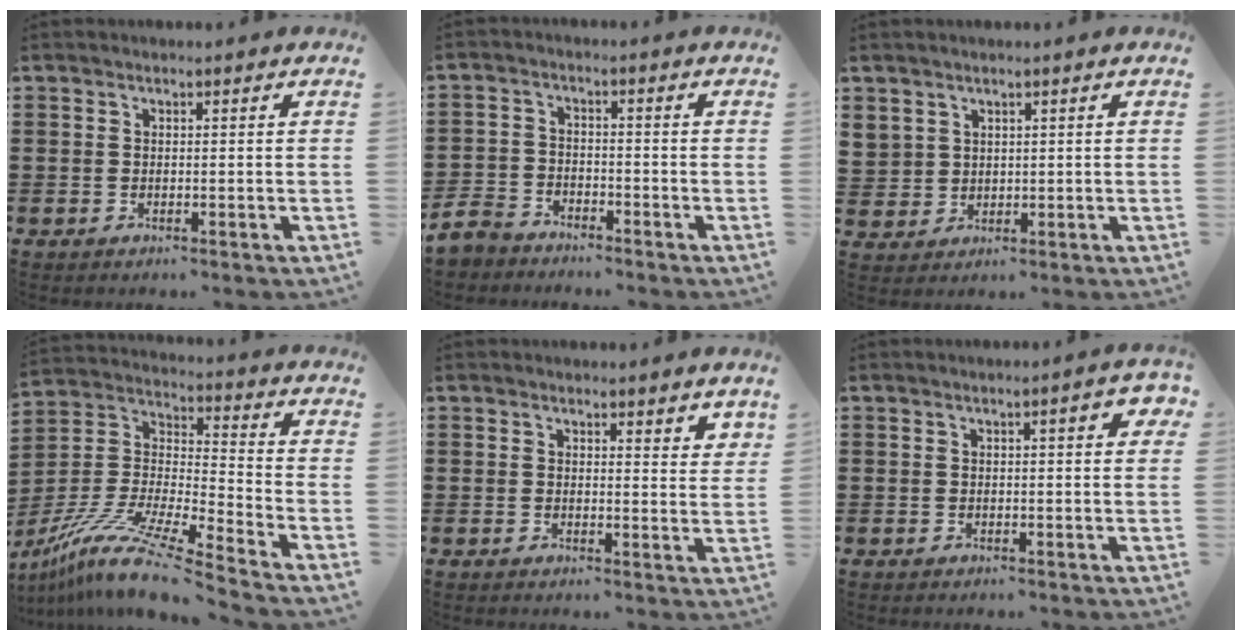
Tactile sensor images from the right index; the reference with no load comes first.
{"total": 4.5, "force": [-4.2, 1.4, 0.7], "torque": [-0.037, -0.002, -0.093]}
{"total": 2.8, "force": [1.9, 2.0, 0.1], "torque": [-0.014, 0.005, 0.036]}
{"total": 11.7, "force": [-10.1, -0.4, 6.1], "torque": [-0.137, -0.009, -0.207]}
{"total": 1.8, "force": [1.7, 0.5, 0.3], "torque": [-0.001, 0.002, 0.032]}
{"total": 2.9, "force": [0.7, 0.6, 2.7], "torque": [-0.036, 0.001, 0.007]}